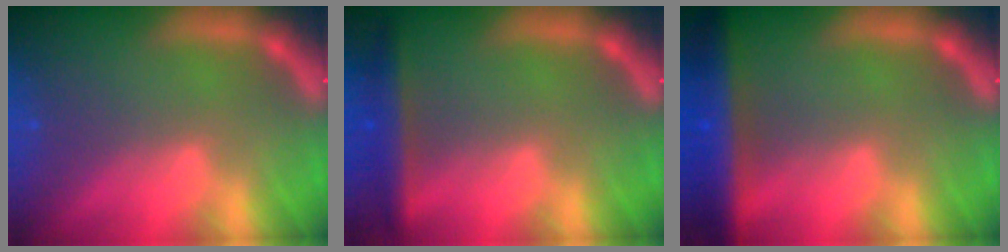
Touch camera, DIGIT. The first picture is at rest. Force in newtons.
{"total": 4.0}
{"total": 7.4}